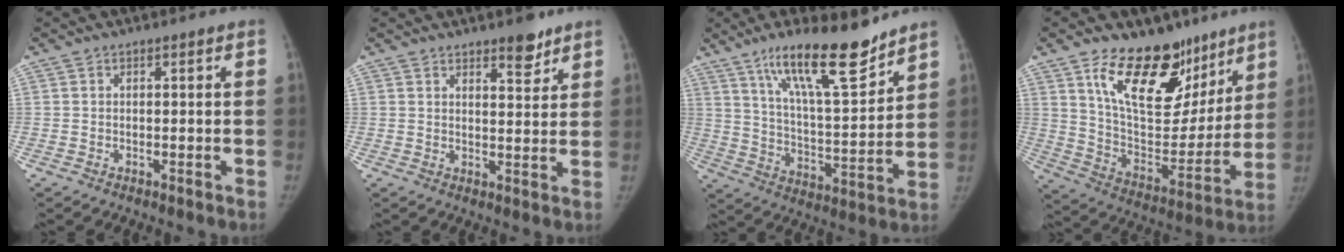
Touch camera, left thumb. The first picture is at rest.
{"total": 5.0, "force": [3.7, 1.8, 2.8], "torque": [-0.020, -0.026, 0.053]}
{"total": 17.6, "force": [12.6, 4.0, 11.6], "torque": [-0.165, -0.078, 0.218]}
{"total": 23.1, "force": [14.2, 12.6, 13.2], "torque": [-0.144, -0.077, 0.237]}